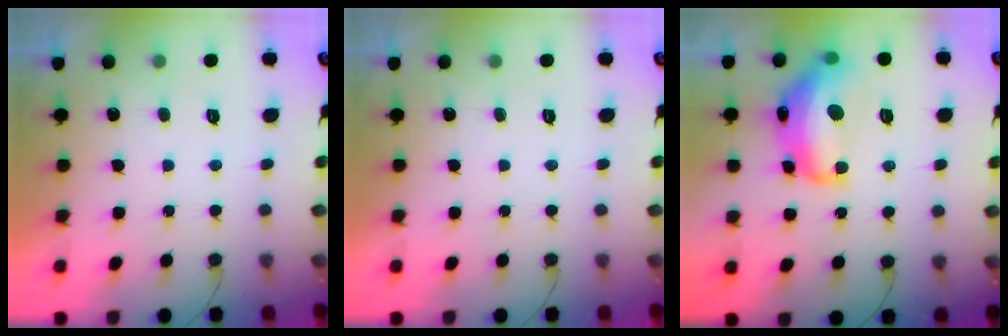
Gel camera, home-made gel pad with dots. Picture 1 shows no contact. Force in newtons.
{"total": 0.0}
{"total": 16.5, "press": 16.4, "slide": 1.0}